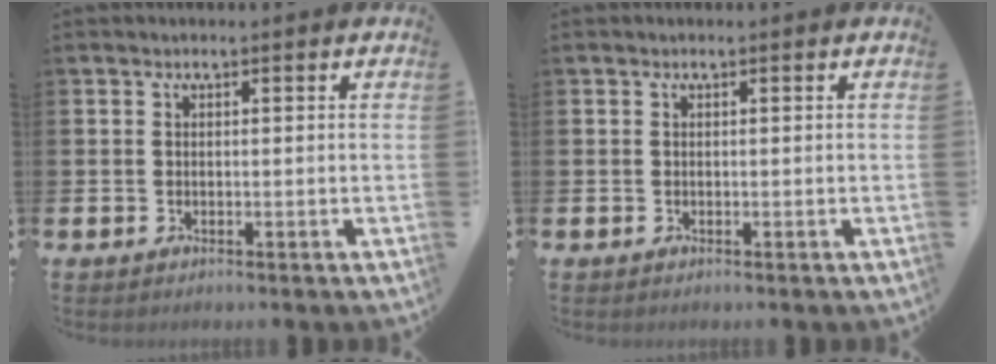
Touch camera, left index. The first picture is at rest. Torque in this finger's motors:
{"motor_torque": [0.00, 0.00, 0.01, 0.00]}